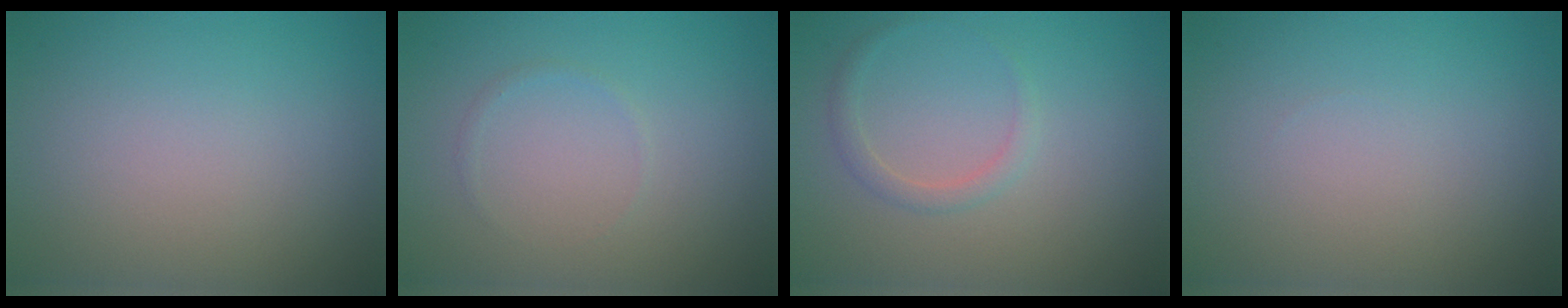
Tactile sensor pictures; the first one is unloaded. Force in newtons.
{"total": 0.5, "press": 0.5, "slide": 0.0}
{"total": 1.3, "press": 1.3, "slide": 0.1}
{"total": 0.0}